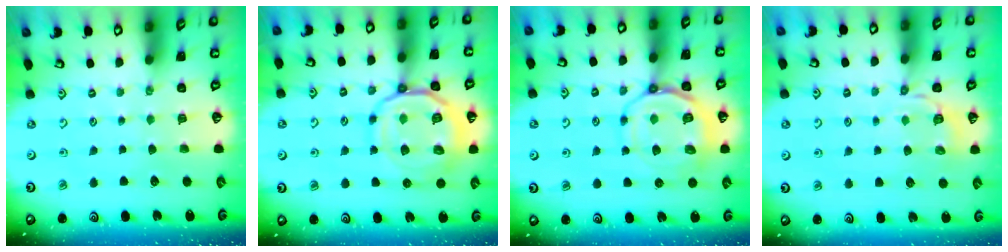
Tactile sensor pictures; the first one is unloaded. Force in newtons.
{"total": 16.7, "press": 16.6, "slide": 1.9}
{"total": 11.7, "press": 11.6, "slide": 1.5}
{"total": 6.6, "press": 6.5, "slide": 0.5}